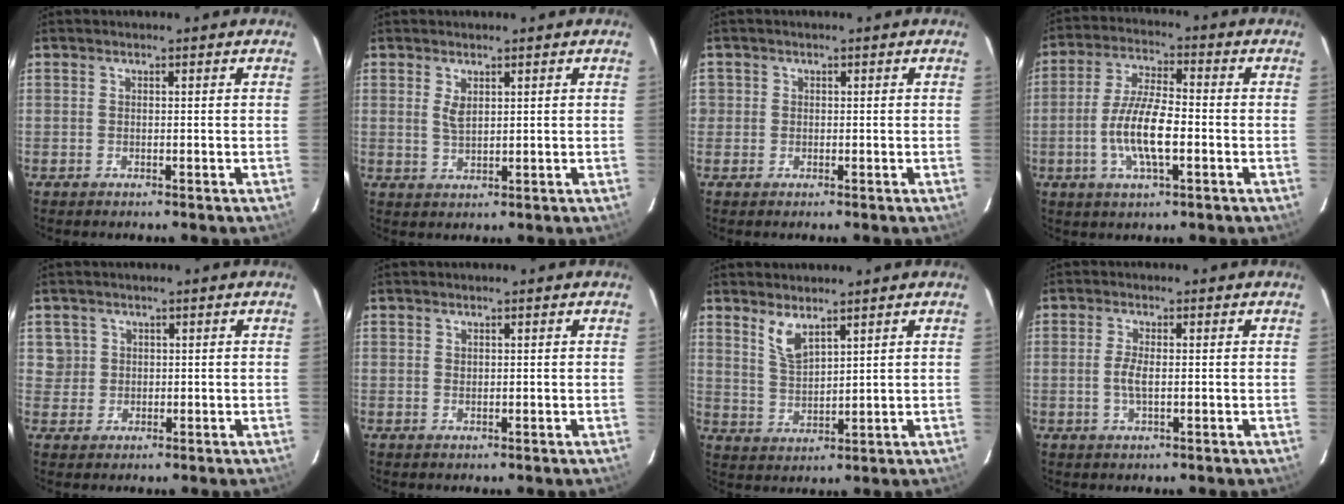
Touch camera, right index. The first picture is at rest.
{"total": 2.5, "force": [1.1, 1.2, 1.9], "torque": [-0.035, 0.000, 0.020]}
{"total": 1.3, "force": [0.0, 1.3, 0.0], "torque": [0.006, 0.007, -0.001]}
{"total": 10.0, "force": [-2.5, 2.8, 9.3], "torque": [-0.186, 0.000, -0.048]}
{"total": 3.0, "force": [1.0, 2.8, -0.1], "torque": [0.022, 0.019, 0.018]}
{"total": 0.8, "force": [0.7, 0.2, 0.2], "torque": [-0.005, 0.000, 0.012]}
{"total": 5.0, "force": [3.6, 1.6, 3.1], "torque": [-0.060, -0.003, 0.076]}
{"total": 2.8, "force": [-0.1, 0.7, 2.7], "torque": [-0.054, -0.002, -0.004]}